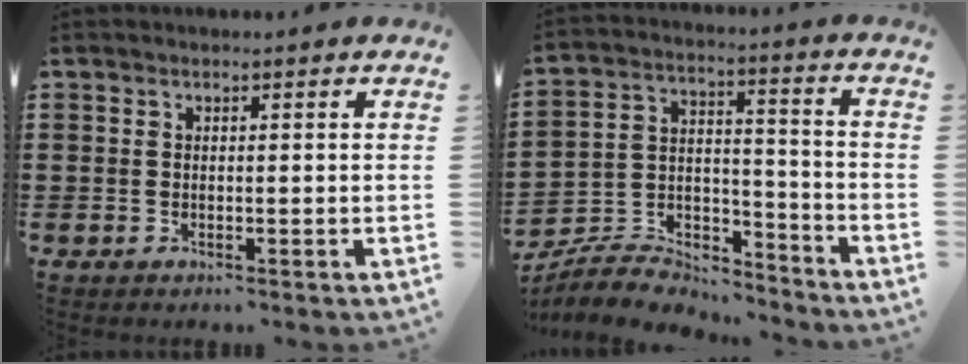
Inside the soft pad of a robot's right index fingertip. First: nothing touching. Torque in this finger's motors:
{"motor_torque": [-1.60, -0.54, -0.70, -0.21]}